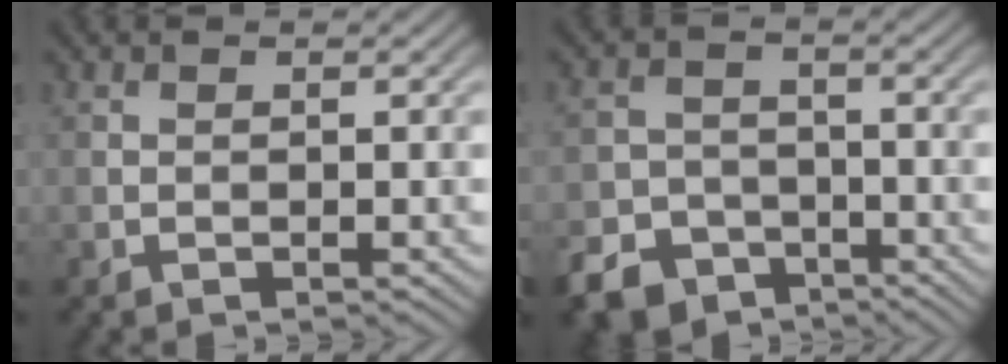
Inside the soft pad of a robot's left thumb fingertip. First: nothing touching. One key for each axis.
{"total": 6.8, "fx": -4.8, "fy": 4.3, "fz": 2.1, "tx": -0.044, "ty": -0.009, "tz": -0.093}